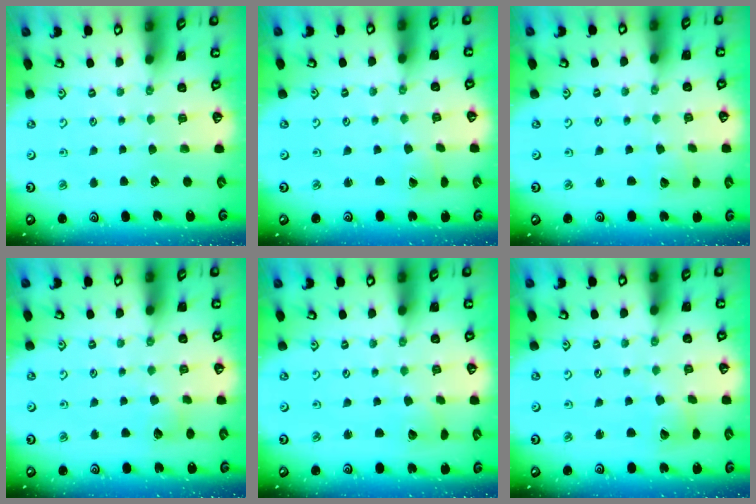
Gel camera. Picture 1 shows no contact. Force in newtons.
{"total": 0.7, "press": 0.7, "slide": 0.1}
{"total": 2.4, "press": 2.4, "slide": 0.2}
{"total": 6.6, "press": 6.6, "slide": 0.8}
{"total": 2.4, "press": 2.4, "slide": 0.1}
{"total": 5.5, "press": 5.5, "slide": 0.7}